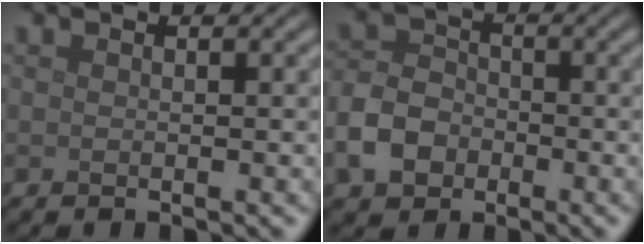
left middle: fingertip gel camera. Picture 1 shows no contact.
{"total": 4.7, "force": [-2.1, 3.6, 2.3], "torque": [-0.052, 0.003, -0.048]}